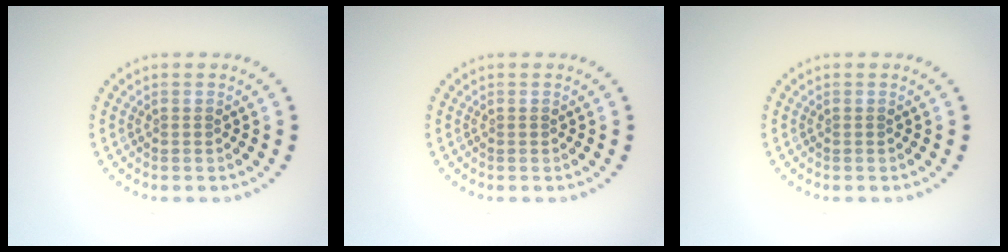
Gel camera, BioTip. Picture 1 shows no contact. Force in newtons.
{"total": 0.0}
{"total": 0.0}